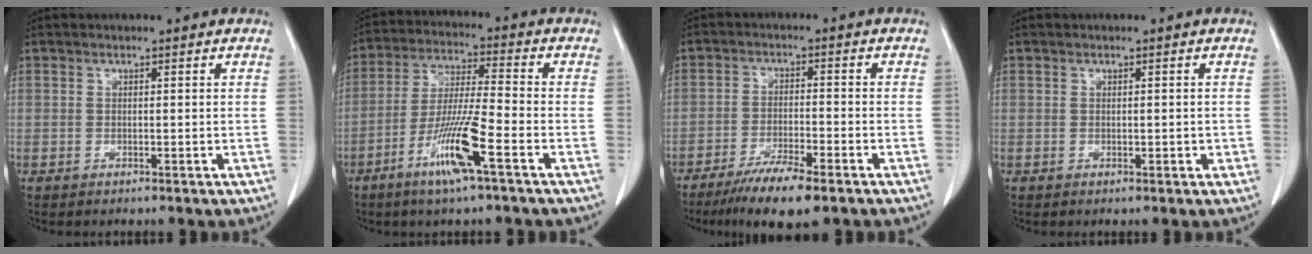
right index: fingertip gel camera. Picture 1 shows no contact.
{"total": 11.1, "force": [-5.5, 0.0, 9.7], "torque": [-0.189, -0.013, -0.109]}
{"total": 8.6, "force": [-6.2, 0.8, 6.0], "torque": [-0.100, -0.020, -0.104]}
{"total": 1.1, "force": [-0.2, 0.6, 0.9], "torque": [-0.013, 0.003, 0.002]}